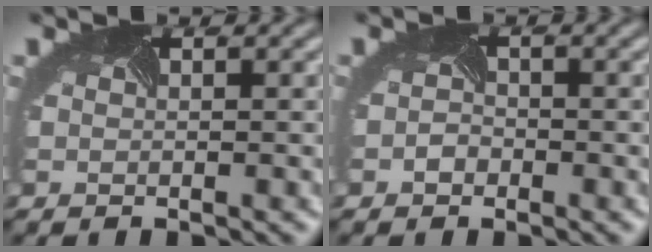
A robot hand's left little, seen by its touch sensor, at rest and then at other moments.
{"total": 0.8, "force": [-0.6, 0.5, -0.4], "torque": [-0.006, 0.003, -0.015]}